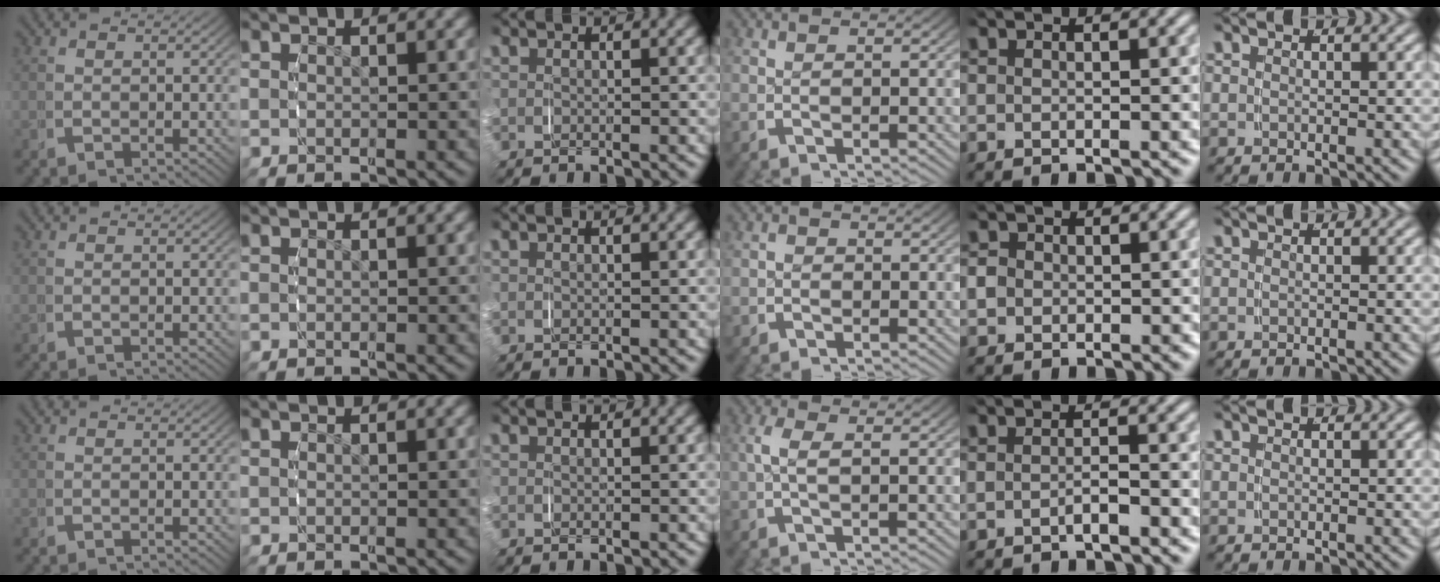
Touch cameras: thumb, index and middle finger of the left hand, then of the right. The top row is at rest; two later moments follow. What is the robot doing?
{"motion": "grasp_and_lifting", "object": "toothpaste"}